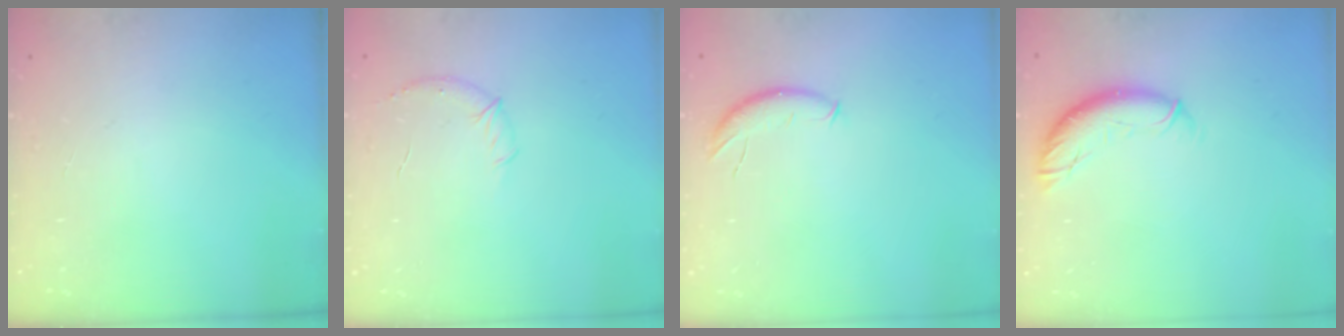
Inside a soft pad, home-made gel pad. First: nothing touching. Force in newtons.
{"total": 8.0, "press": 7.8, "slide": 1.5}
{"total": 7.3, "press": 7.2, "slide": 0.6}
{"total": 9.4, "press": 9.4, "slide": 0.6}